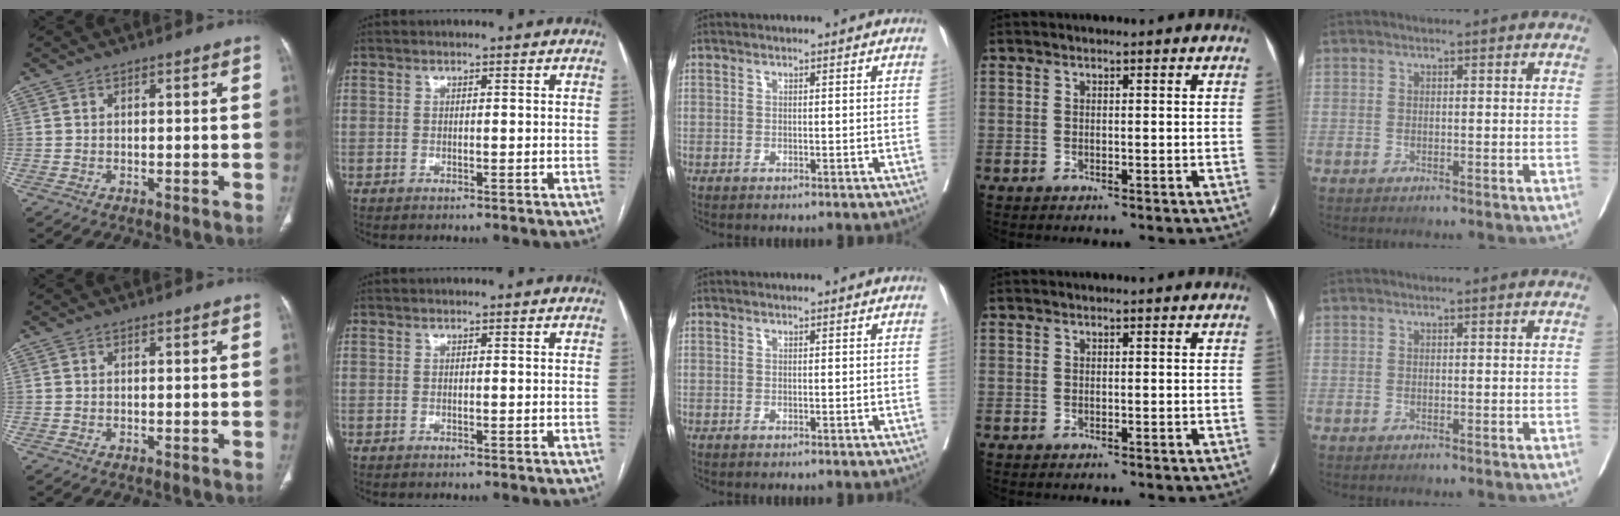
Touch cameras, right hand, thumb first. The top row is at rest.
{}